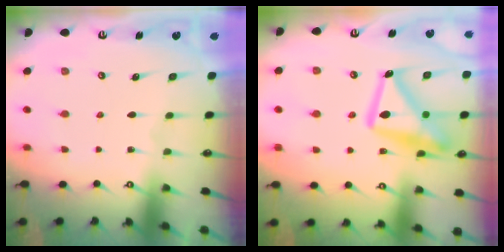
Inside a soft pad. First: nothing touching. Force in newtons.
{"total": 18.7, "press": 18.6, "slide": 1.5}